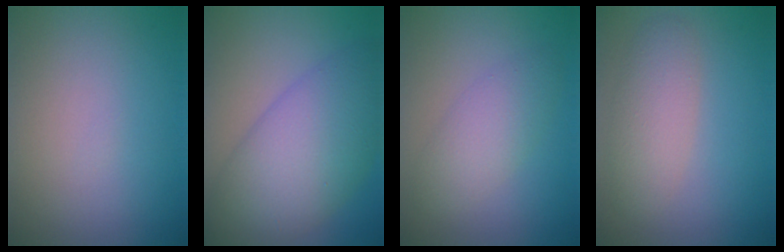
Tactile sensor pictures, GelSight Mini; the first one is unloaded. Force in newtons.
{"total": 9.4, "press": 9.4, "slide": 0.2}
{"total": 3.4, "press": 3.4, "slide": 0.1}
{"total": 3.3, "press": 3.3, "slide": 0.2}